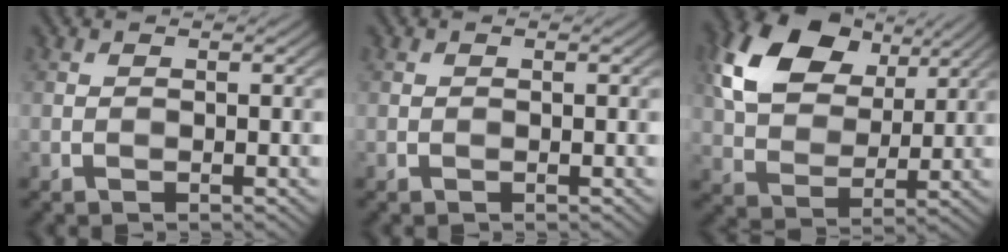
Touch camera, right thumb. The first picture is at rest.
{"total": 0.0}
{"total": 14.4, "force": [6.4, 9.3, 8.9], "torque": [-0.196, 0.016, 0.114]}